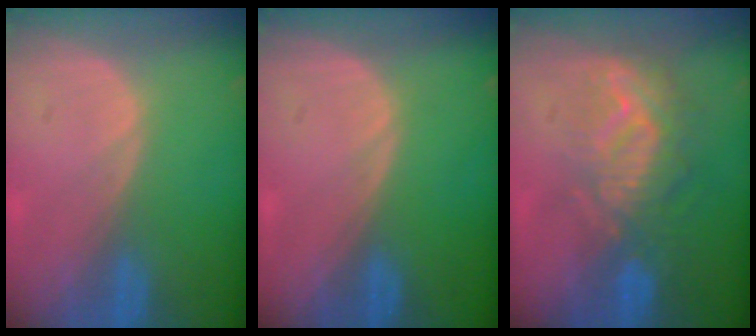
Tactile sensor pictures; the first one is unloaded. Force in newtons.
{"total": 0.0}
{"total": 9.4, "press": 8.6, "slide": 3.9}